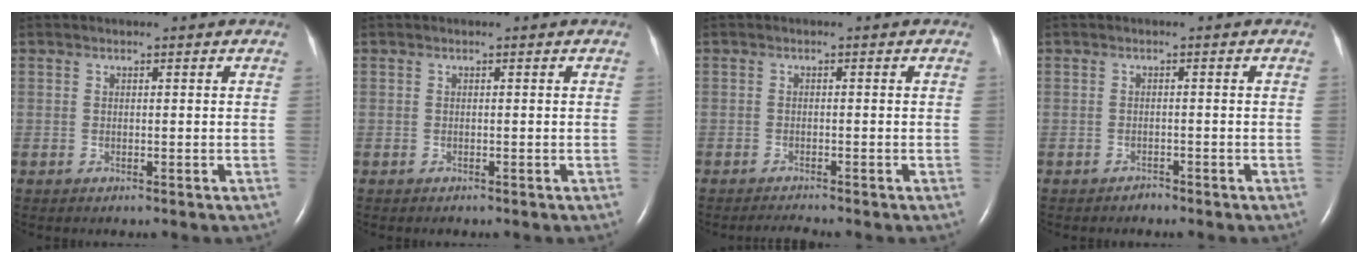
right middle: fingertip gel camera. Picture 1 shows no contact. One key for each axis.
{"total": 0.0}
{"total": 1.6, "fx": -1.5, "fy": -0.4, "fz": 0.2, "tx": -0.014, "ty": -0.011, "tz": -0.025}
{"total": 0.9, "fx": -0.8, "fy": 0.3, "fz": 0.0, "tx": -0.001, "ty": 0.000, "tz": -0.015}